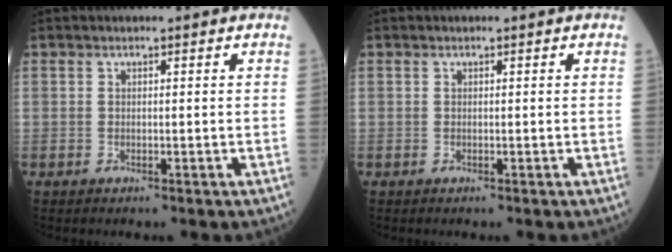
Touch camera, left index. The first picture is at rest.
{"total": 0.0}